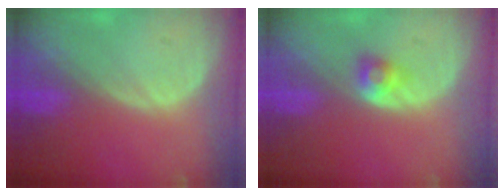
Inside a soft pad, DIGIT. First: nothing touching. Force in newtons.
{"total": 2.7, "press": 2.4, "slide": 1.1}